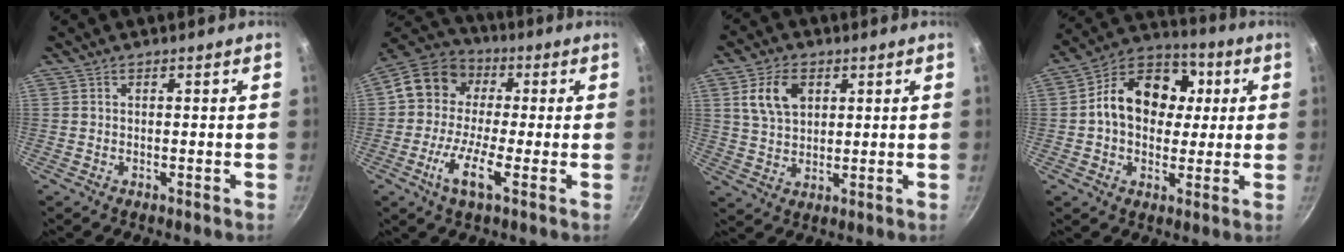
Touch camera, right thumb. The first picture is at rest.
{"total": 13.6, "force": [-2.1, 8.8, 10.2], "torque": [-0.166, 0.041, -0.060]}
{"total": 8.6, "force": [3.1, 5.7, 5.6], "torque": [-0.091, -0.004, 0.058]}
{"total": 15.8, "force": [2.0, 12.0, 10.0], "torque": [-0.127, 0.023, 0.012]}